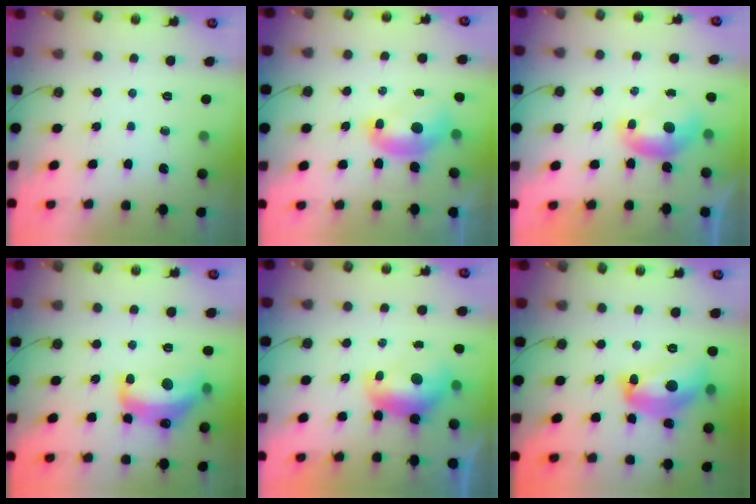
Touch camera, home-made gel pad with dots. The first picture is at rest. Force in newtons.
{"total": 2.2, "press": 2.2, "slide": 0.1}
{"total": 0.0}
{"total": 10.4, "press": 10.4, "slide": 1.0}
{"total": 1.0, "press": 1.0, "slide": 0.4}
{"total": 11.1, "press": 11.0, "slide": 0.6}